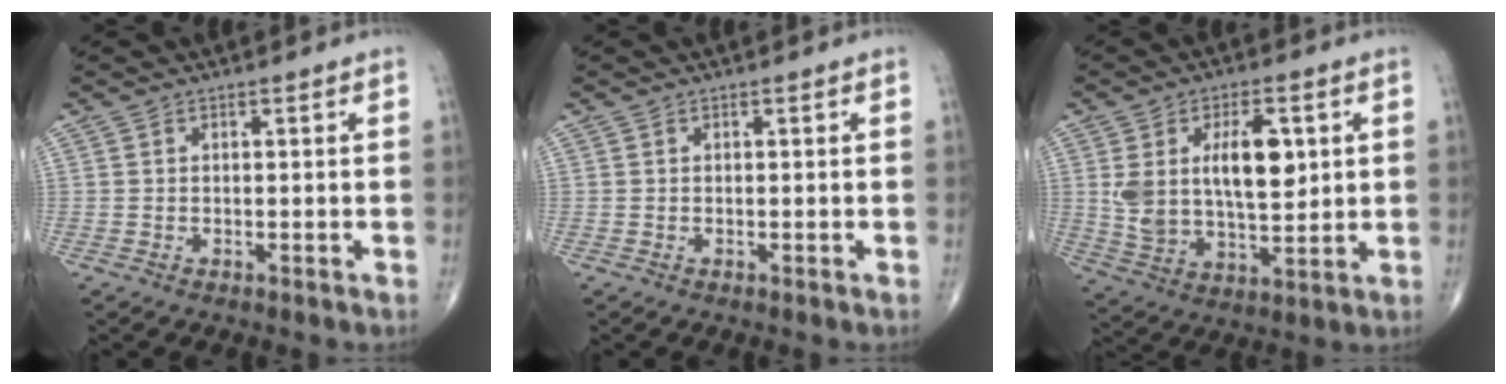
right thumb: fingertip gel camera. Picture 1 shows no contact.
{"total": 0.0}
{"total": 14.5, "force": [3.4, 7.3, 12.0], "torque": [-0.200, -0.011, 0.070]}